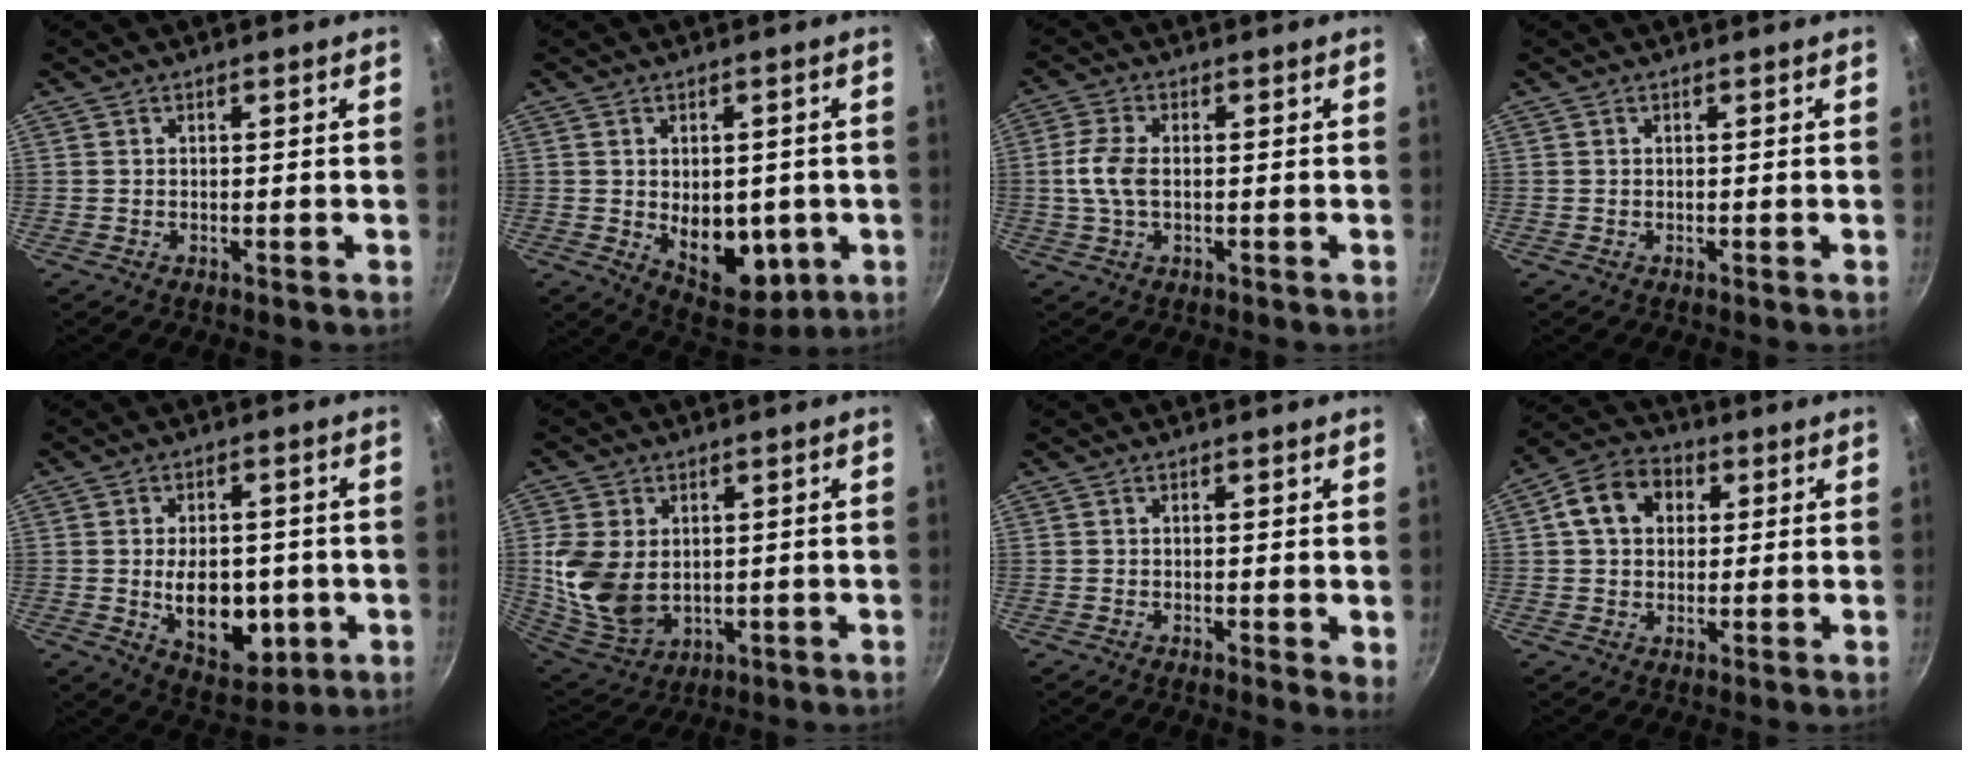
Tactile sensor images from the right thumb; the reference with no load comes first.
{"total": 12.0, "force": [-1.4, 7.8, 9.0], "torque": [-0.084, -0.019, -0.001]}
{"total": 5.9, "force": [-0.1, 3.3, 4.9], "torque": [-0.106, 0.009, -0.005]}
{"total": 0.0}
{"total": 13.1, "force": [-1.8, 8.3, 10.0], "torque": [-0.112, -0.007, -0.010]}
{"total": 12.8, "force": [1.0, 9.2, 8.8], "torque": [-0.164, -0.021, 0.038]}
{"total": 2.4, "force": [0.0, 0.9, 2.2], "torque": [-0.027, -0.006, -0.002]}
{"total": 9.7, "force": [2.4, 7.6, 5.6], "torque": [-0.069, 0.016, 0.024]}